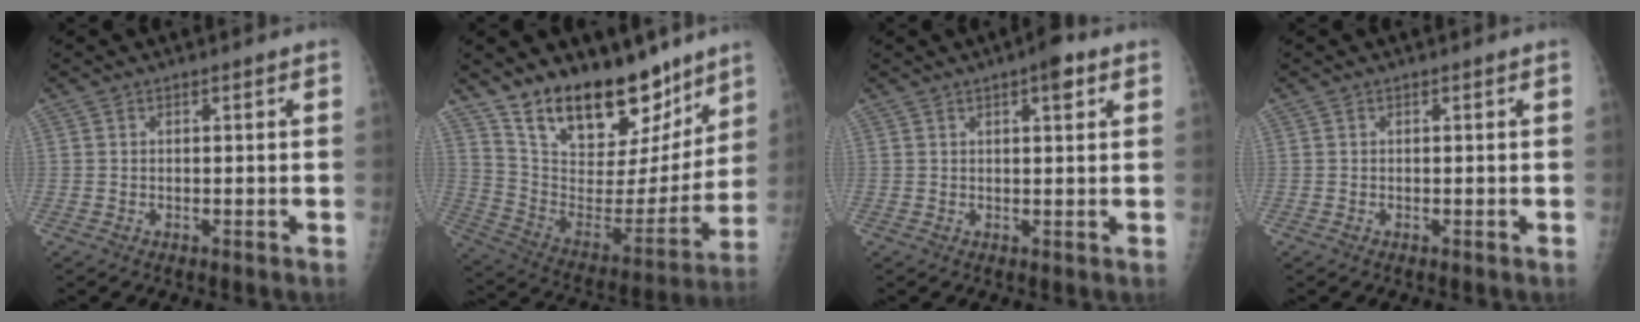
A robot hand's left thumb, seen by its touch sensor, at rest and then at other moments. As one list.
[{"total": 23.9, "force": [17.6, 10.9, 11.9], "torque": [-0.144, -0.091, 0.293]}, {"total": 4.0, "force": [2.1, 1.2, 3.2], "torque": [-0.039, -0.004, 0.024]}, {"total": 0.0}]